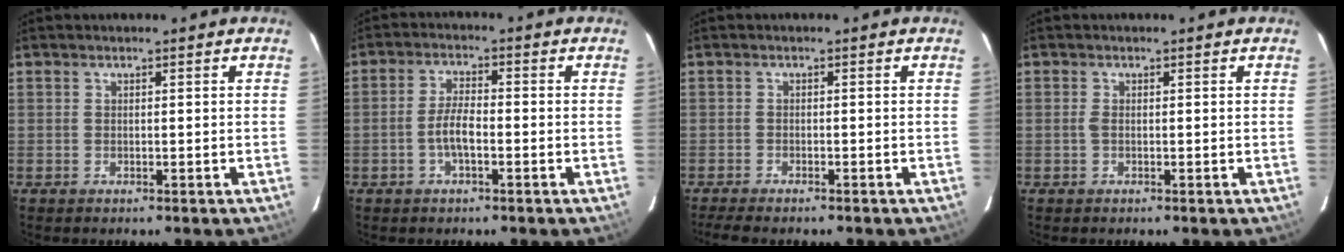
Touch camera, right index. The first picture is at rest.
{"total": 4.6, "force": [-1.6, 1.4, 4.1], "torque": [-0.087, 0.006, -0.031]}
{"total": 4.9, "force": [-4.2, 0.9, 2.3], "torque": [-0.058, -0.015, -0.072]}
{"total": 1.0, "force": [-0.1, 0.4, 0.9], "torque": [-0.020, 0.000, -0.004]}